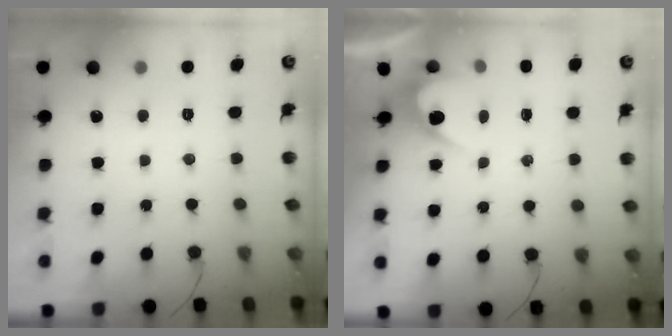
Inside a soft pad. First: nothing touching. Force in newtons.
{"total": 3.0, "press": 3.0, "slide": 0.2}